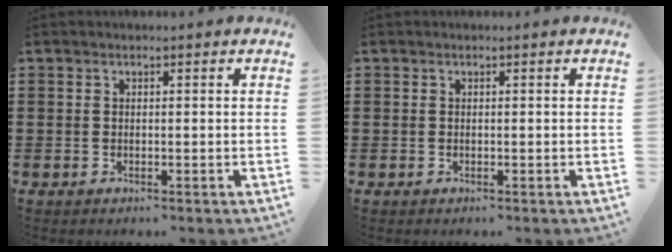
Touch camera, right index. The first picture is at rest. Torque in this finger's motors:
{"motor_torque": [-0.10, 0.06, 0.00, -0.01]}